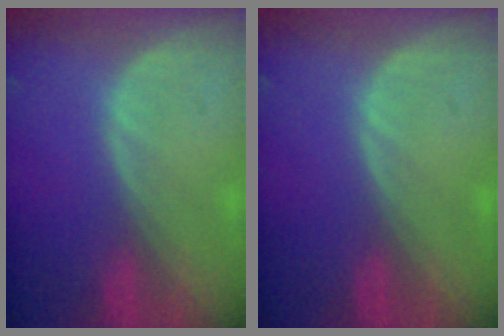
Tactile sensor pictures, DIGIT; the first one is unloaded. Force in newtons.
{"total": 0.0}